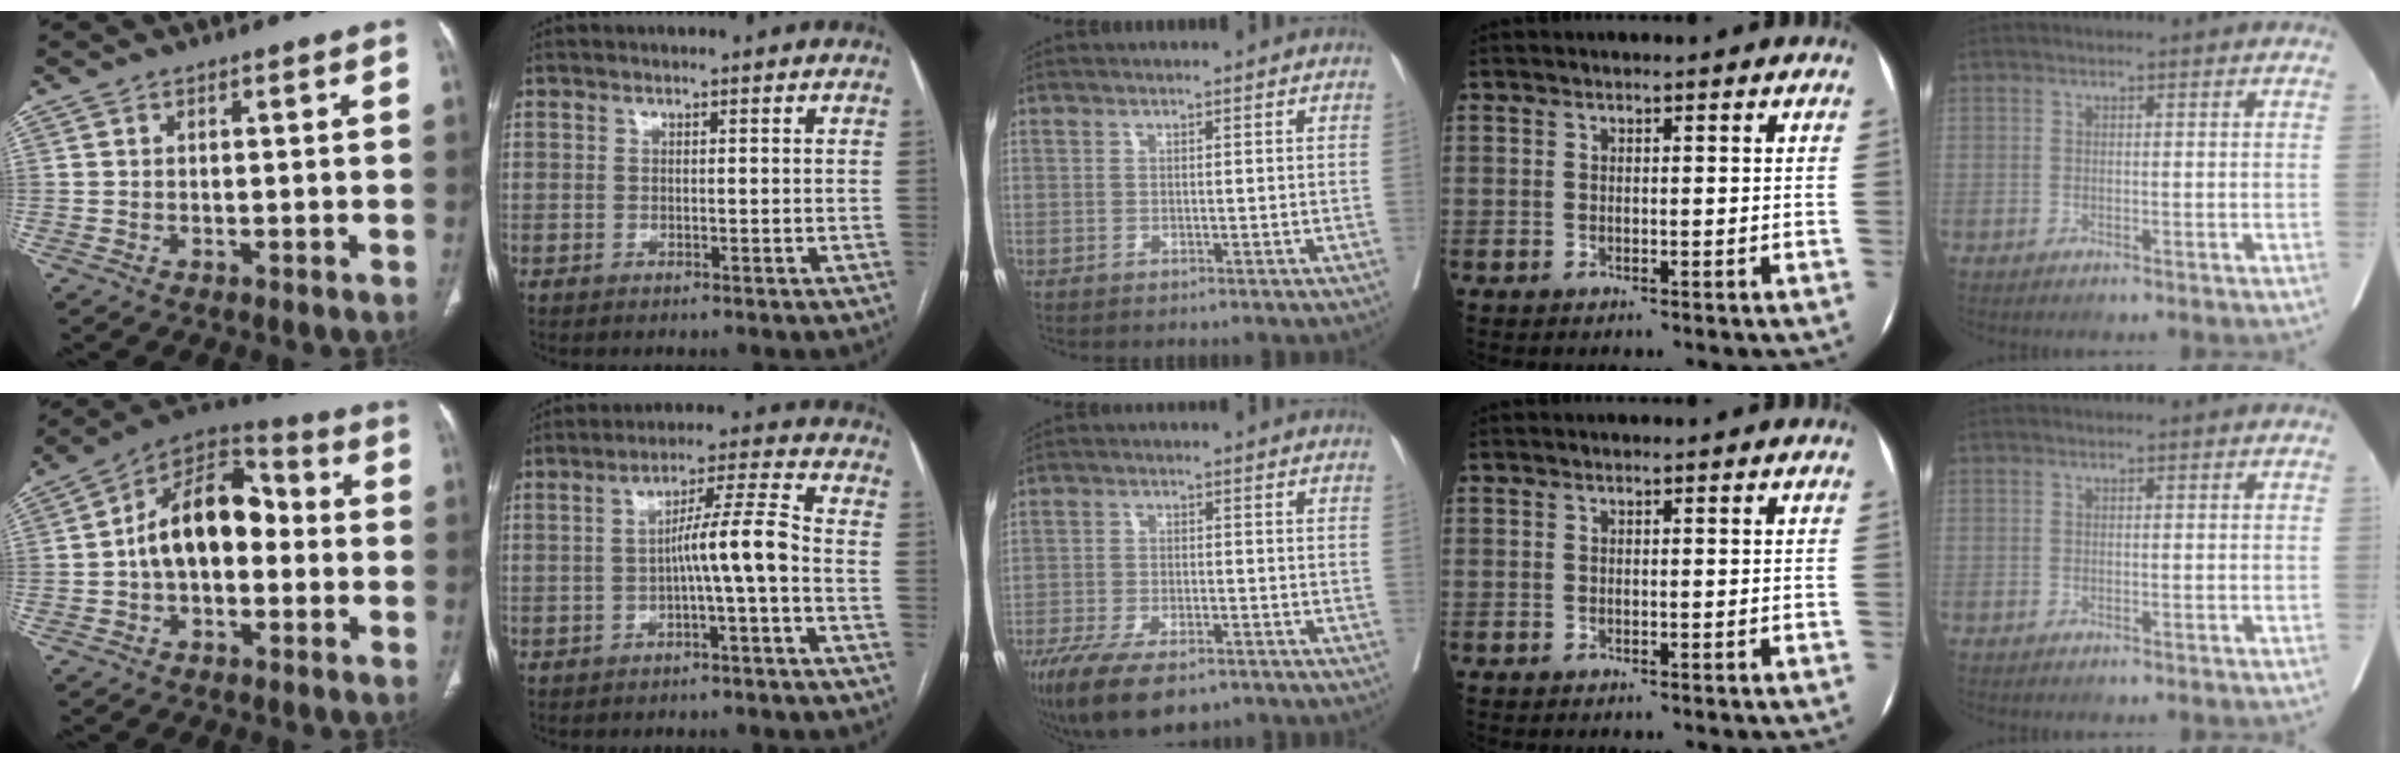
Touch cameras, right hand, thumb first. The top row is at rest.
{"thumb": {"total": 15.4, "force": [-0.6, 9.7, 11.9], "torque": [-0.166, 0.047, -0.023]}, "index": {"total": 7.2, "force": [-1.6, -0.7, 7.0], "torque": [-0.113, 0.022, -0.024]}, "middle": {"total": 13.3, "force": [-9.2, 4.7, 8.3], "torque": [-0.166, -0.025, -0.149]}}